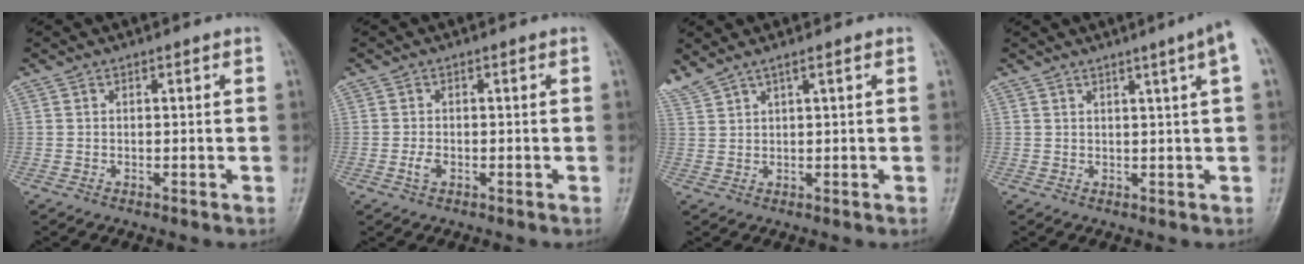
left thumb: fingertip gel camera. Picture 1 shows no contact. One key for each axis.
{"total": 2.0, "fx": -0.6, "fy": 1.0, "fz": 1.6, "tx": -0.035, "ty": 0.009, "tz": -0.008}
{"total": 3.9, "fx": 3.1, "fy": -0.1, "fz": 2.4, "tx": -0.068, "ty": 0.010, "tz": 0.073}
{"total": 5.4, "fx": 2.4, "fy": -0.8, "fz": 4.7, "tx": -0.065, "ty": -0.004, "tz": 0.034}